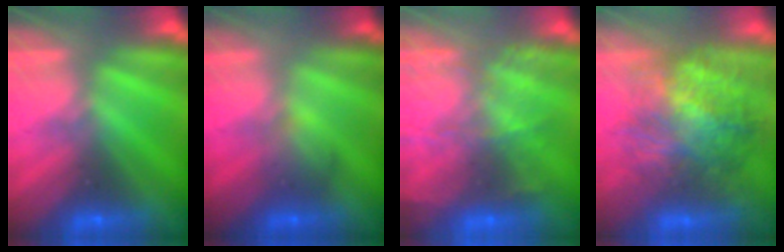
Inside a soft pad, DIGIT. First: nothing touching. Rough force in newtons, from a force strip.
{"total": 1.9}
{"total": 8.6}
{"total": 10.8}